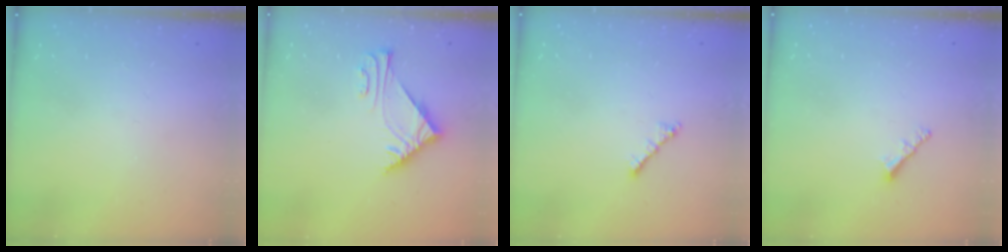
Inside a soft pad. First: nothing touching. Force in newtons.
{"total": 6.0, "press": 5.9, "slide": 1.2}
{"total": 2.0, "press": 1.9, "slide": 0.6}
{"total": 2.1, "press": 2.0, "slide": 0.5}